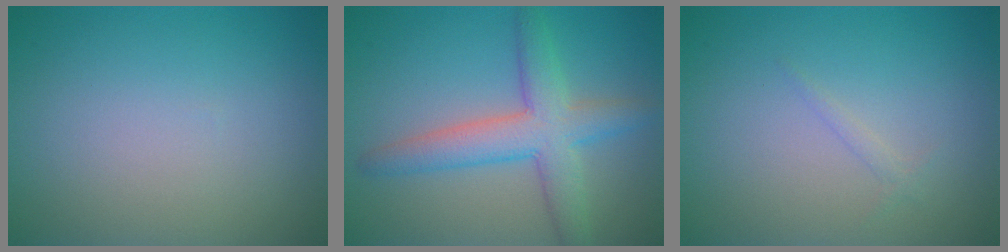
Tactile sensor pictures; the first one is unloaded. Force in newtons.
{"total": 5.4, "press": 5.3, "slide": 0.4}
{"total": 0.6, "press": 0.6, "slide": 0.1}